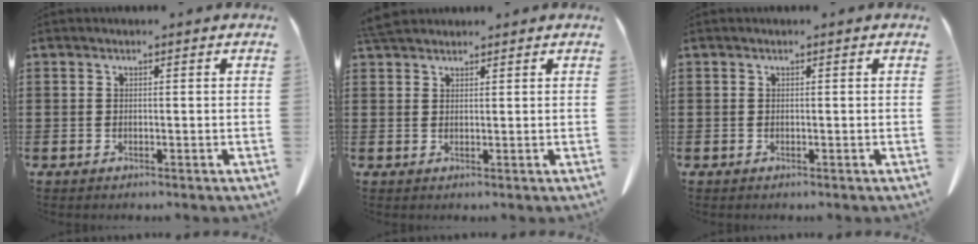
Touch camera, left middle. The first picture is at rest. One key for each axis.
{"total": 2.8, "fx": 2.6, "fy": 0.7, "fz": 1.0, "tx": -0.027, "ty": 0.001, "tz": 0.051}
{"total": 0.0}